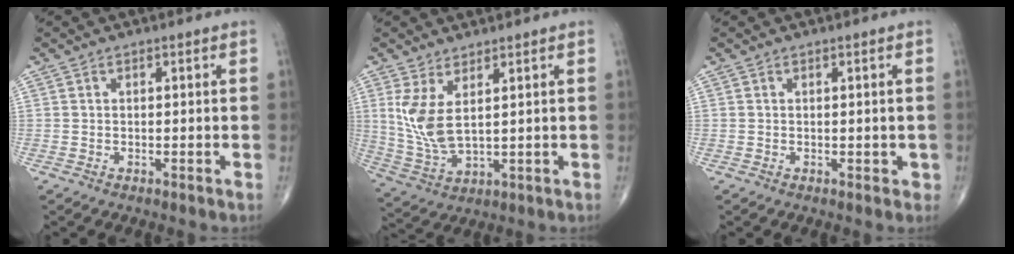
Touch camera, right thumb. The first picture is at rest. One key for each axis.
{"total": 8.4, "fx": 2.6, "fy": 3.4, "fz": 7.2, "tx": -0.161, "ty": -0.024, "tz": 0.067}
{"total": 1.3, "fx": -0.2, "fy": 0.9, "fz": 1.0, "tx": -0.001, "ty": 0.001, "tz": -0.001}